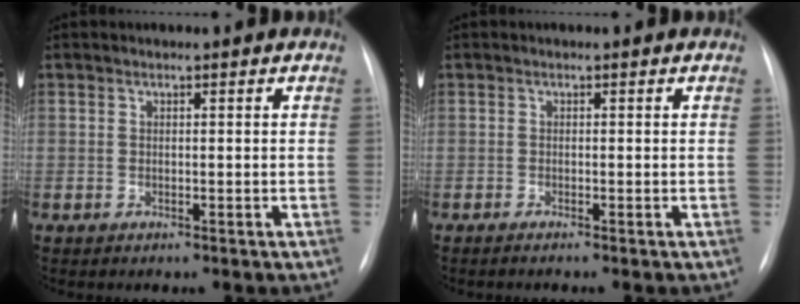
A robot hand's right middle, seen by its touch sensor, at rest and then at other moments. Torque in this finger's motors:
{"motor_torque": [0.75, -1.10, 0.10, 0.00]}